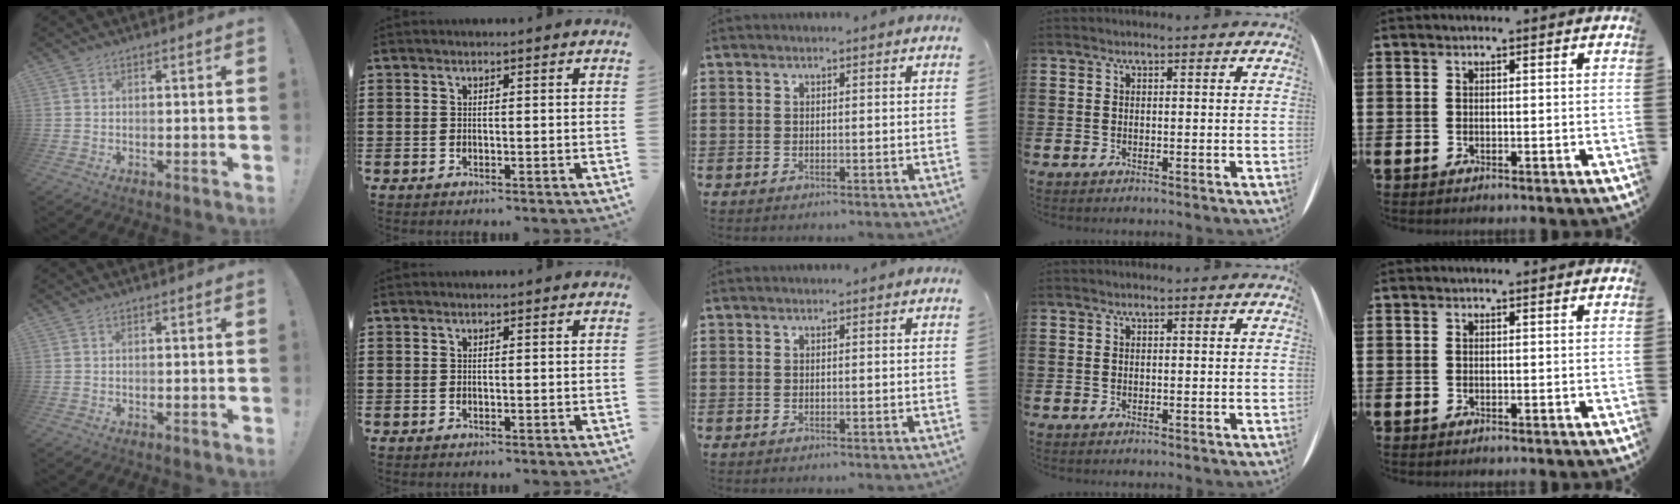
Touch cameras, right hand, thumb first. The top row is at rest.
{}